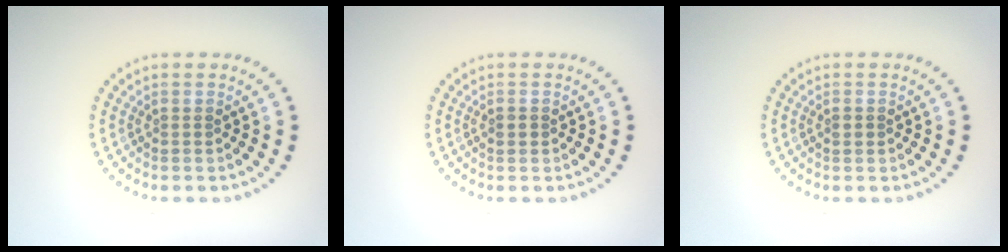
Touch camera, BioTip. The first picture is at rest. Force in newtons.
{"total": 1.0, "press": 1.0, "slide": 0.2}
{"total": 0.9, "press": 0.9, "slide": 0.0}